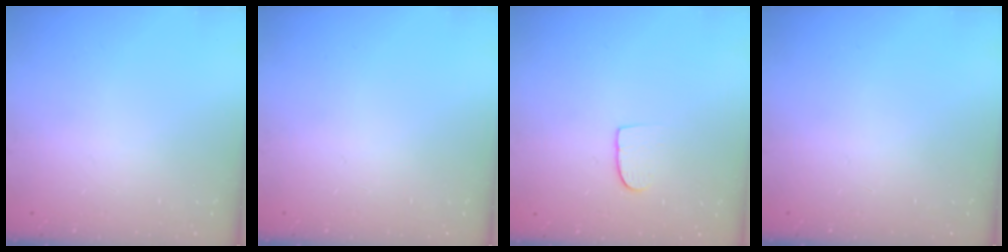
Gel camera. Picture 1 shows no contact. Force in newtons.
{"total": 0.0}
{"total": 7.3, "press": 7.2, "slide": 0.5}
{"total": 0.0}